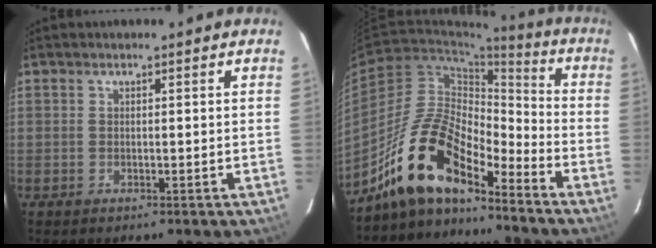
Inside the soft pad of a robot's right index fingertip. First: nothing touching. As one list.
[{"total": 15.5, "force": [-12.1, 4.8, 8.4], "torque": [-0.158, 0.009, -0.237]}]